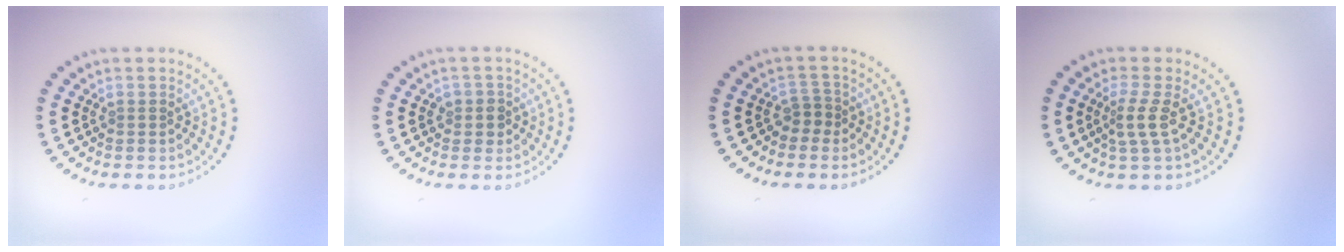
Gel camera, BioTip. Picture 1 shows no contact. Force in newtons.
{"total": 1.5, "press": 1.3, "slide": 0.6}
{"total": 1.4, "press": 1.1, "slide": 0.9}
{"total": 2.3, "press": 1.6, "slide": 1.6}